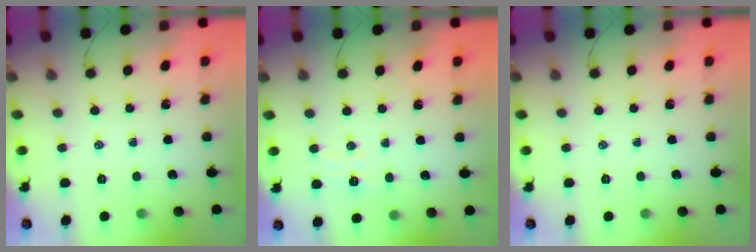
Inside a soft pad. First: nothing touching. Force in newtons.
{"total": 5.4, "press": 5.4, "slide": 0.8}
{"total": 0.0}